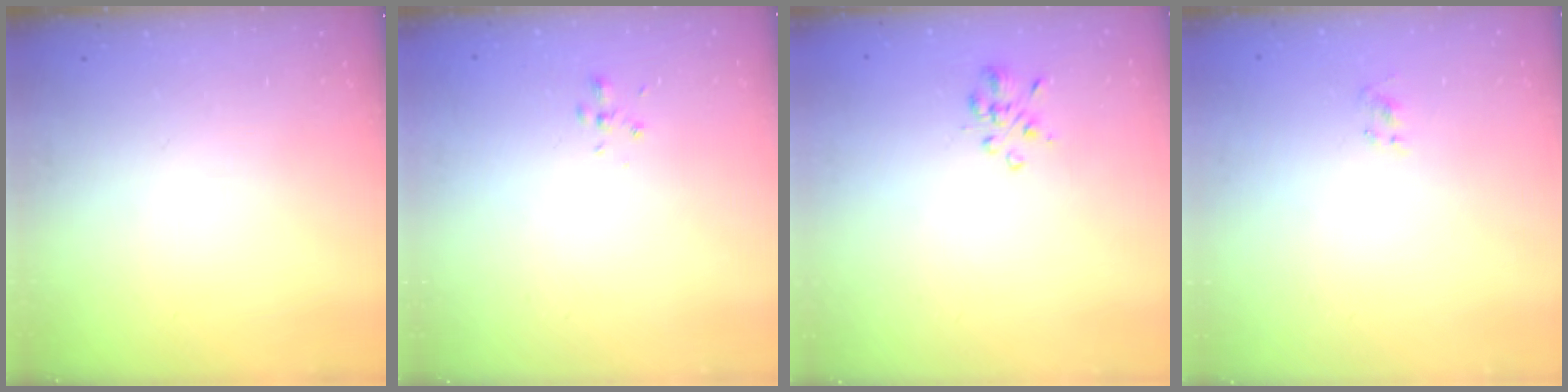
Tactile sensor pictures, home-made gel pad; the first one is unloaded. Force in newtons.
{"total": 1.8, "press": 1.6, "slide": 0.8}
{"total": 2.6, "press": 2.4, "slide": 0.9}
{"total": 1.6, "press": 1.4, "slide": 0.9}